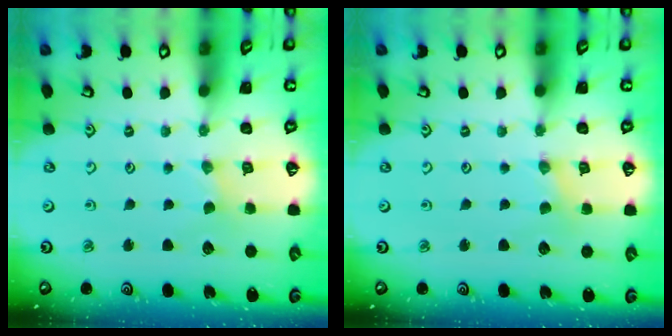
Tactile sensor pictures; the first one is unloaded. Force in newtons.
{"total": 0.0}